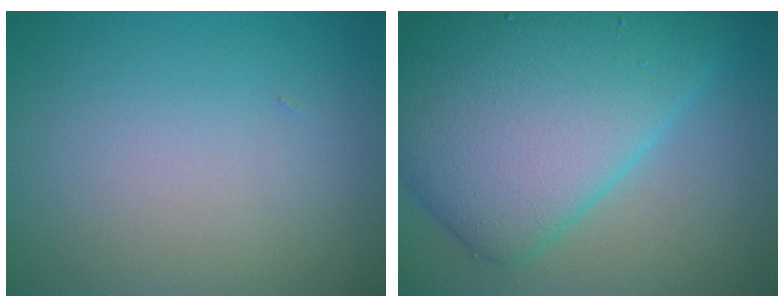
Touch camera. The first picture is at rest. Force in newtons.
{"total": 12.0, "press": 12.0, "slide": 0.2}